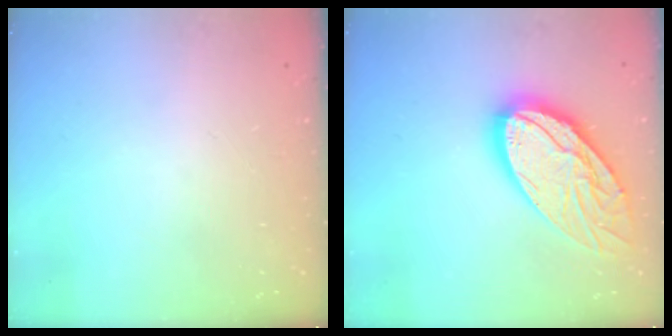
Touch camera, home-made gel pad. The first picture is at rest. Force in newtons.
{"total": 24.2, "press": 24.1, "slide": 2.4}